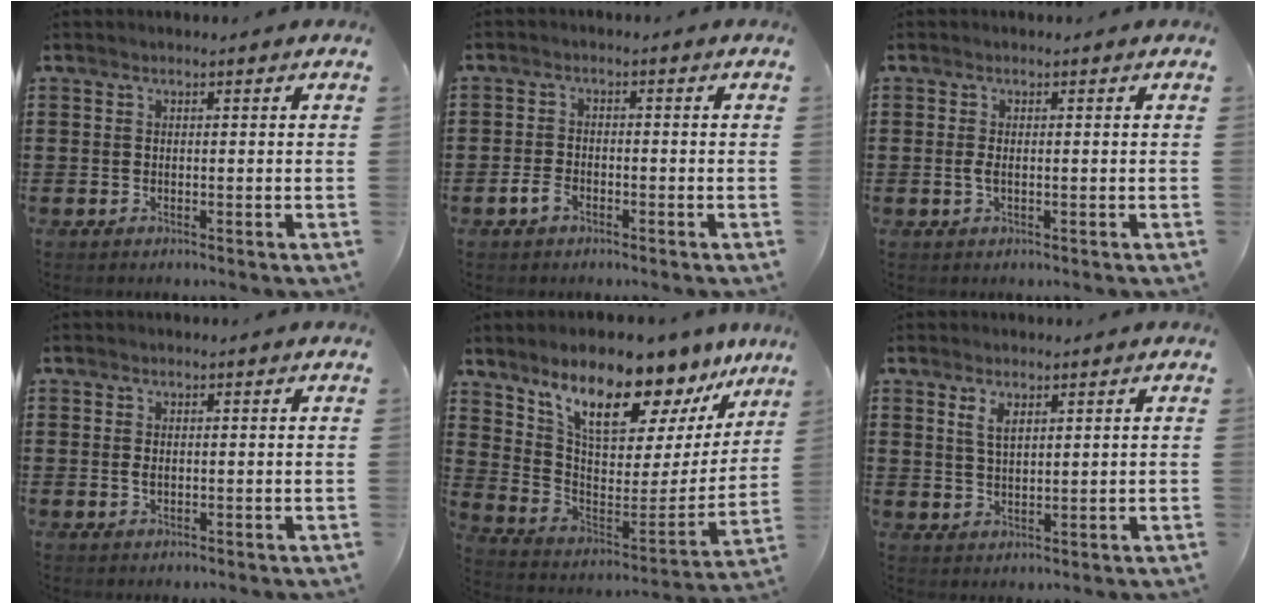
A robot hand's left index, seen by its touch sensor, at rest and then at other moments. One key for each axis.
{"total": 2.5, "fx": -1.5, "fy": 1.4, "fz": 1.5, "tx": -0.036, "ty": 0.002, "tz": -0.033}
{"total": 1.2, "fx": -0.2, "fy": 0.4, "fz": 1.1, "tx": -0.030, "ty": -0.002, "tz": -0.006}
{"total": 1.1, "fx": -0.1, "fy": 0.6, "fz": 1.0, "tx": -0.020, "ty": 0.003, "tz": -0.003}
{"total": 12.6, "fx": 10.1, "fy": 4.2, "fz": 6.2, "tx": -0.130, "ty": -0.071, "tz": 0.172}
{"total": 2.9, "fx": 1.6, "fy": 1.2, "fz": 2.0, "tx": -0.045, "ty": 0.004, "tz": 0.030}